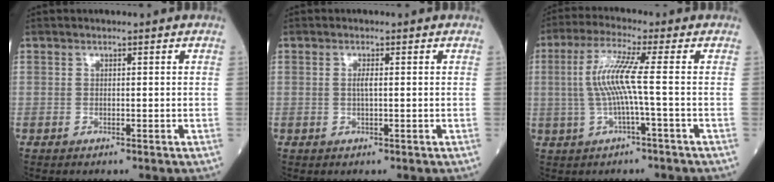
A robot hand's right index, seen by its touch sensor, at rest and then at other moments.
{"total": 1.1, "force": [0.1, 0.1, 1.1], "torque": [-0.025, 0.000, -0.001]}
{"total": 7.1, "force": [-0.1, -0.6, 7.0], "torque": [-0.152, 0.015, -0.004]}